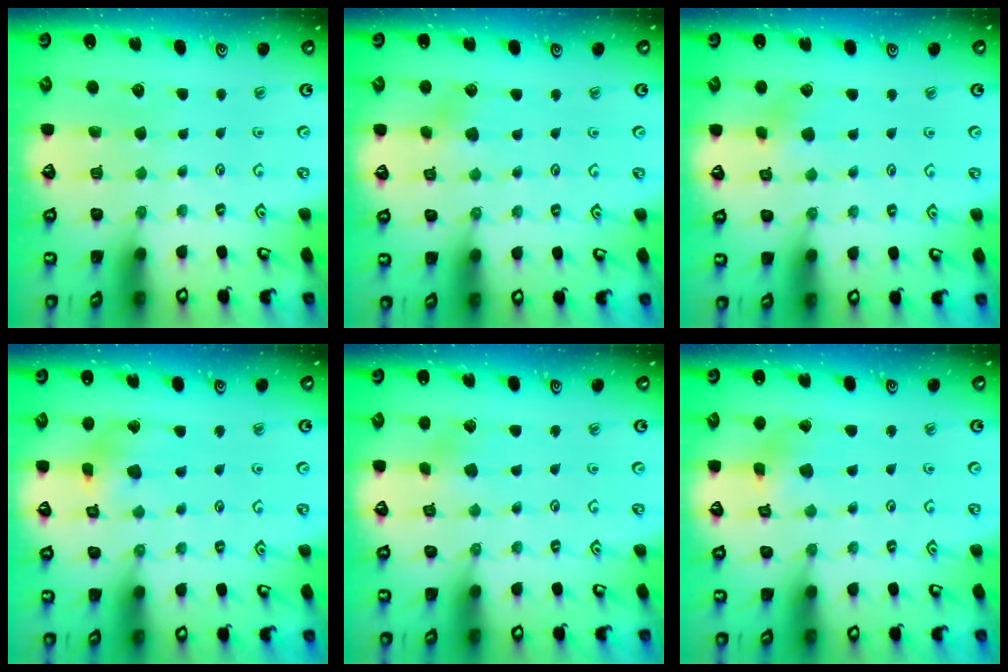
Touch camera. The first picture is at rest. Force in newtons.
{"total": 4.3, "press": 4.3, "slide": 0.4}
{"total": 3.3, "press": 3.3, "slide": 0.5}
{"total": 8.3, "press": 8.2, "slide": 1.0}
{"total": 2.3, "press": 2.3, "slide": 0.3}
{"total": 2.5, "press": 2.5, "slide": 0.2}